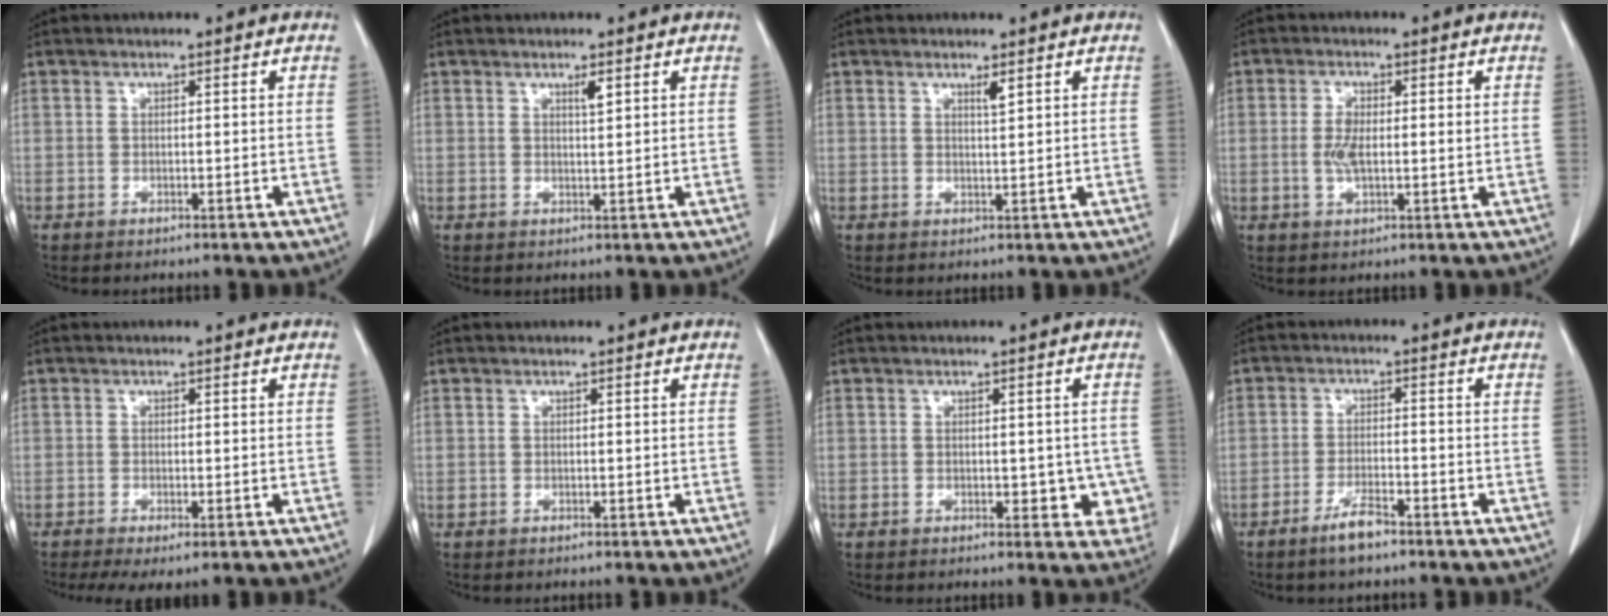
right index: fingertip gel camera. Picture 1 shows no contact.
{"total": 1.6, "force": [0.9, 0.1, 1.3], "torque": [-0.024, -0.004, 0.015]}
{"total": 1.4, "force": [0.9, -0.1, 1.0], "torque": [-0.019, -0.006, 0.016]}
{"total": 4.3, "force": [0.1, 1.6, 4.0], "torque": [-0.087, 0.003, 0.003]}
{"total": 4.5, "force": [-2.9, 1.3, 3.3], "torque": [-0.057, -0.016, -0.046]}
{"total": 0.0}
{"total": 4.8, "force": [-0.7, 2.8, 3.8], "torque": [-0.022, 0.008, -0.002]}
{"total": 4.1, "force": [-3.1, 0.7, 2.6], "torque": [-0.052, -0.002, -0.057]}